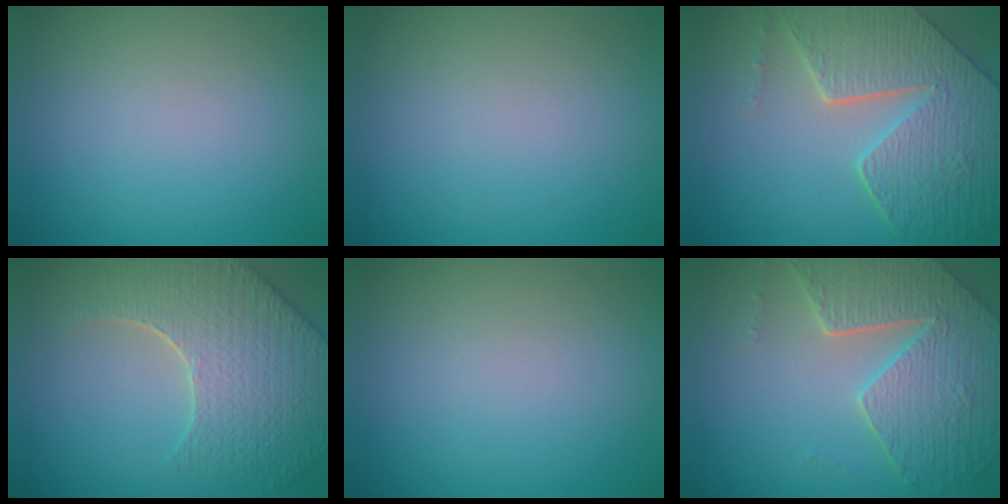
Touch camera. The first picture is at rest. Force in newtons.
{"total": 0.0}
{"total": 8.5, "press": 6.1, "slide": 5.9}
{"total": 7.7, "press": 5.8, "slide": 5.1}
{"total": 0.0}
{"total": 6.7, "press": 5.4, "slide": 4.1}